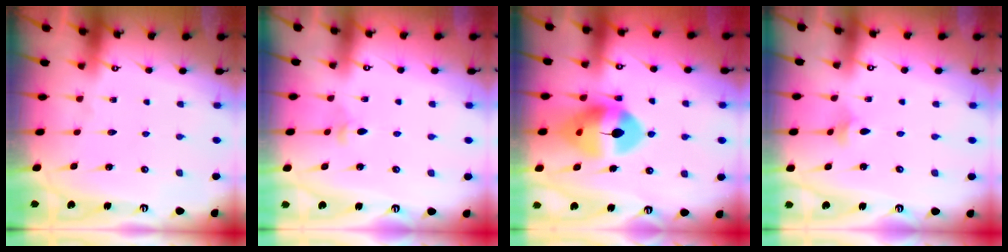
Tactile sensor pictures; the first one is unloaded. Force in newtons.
{"total": 3.6, "press": 3.5, "slide": 0.8}
{"total": 12.5, "press": 12.3, "slide": 2.1}
{"total": 3.0, "press": 2.9, "slide": 0.7}